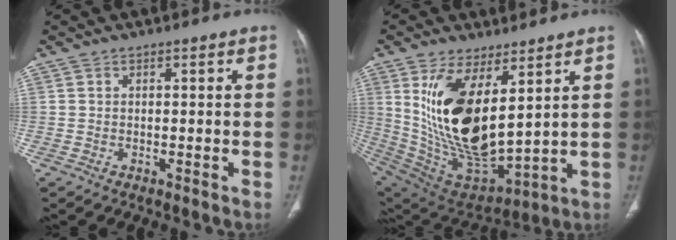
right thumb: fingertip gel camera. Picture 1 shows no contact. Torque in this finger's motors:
{"motor_torque": [0.59, 4.42, 2.22, 0.55, 0.69]}